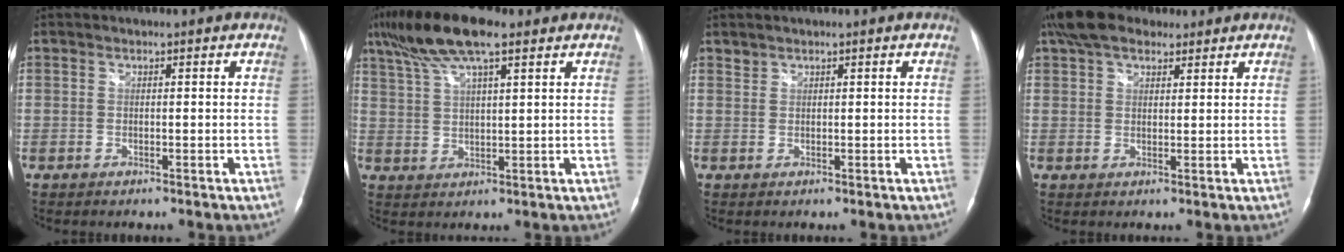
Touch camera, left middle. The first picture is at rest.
{"total": 11.2, "force": [7.5, 2.4, 8.0], "torque": [-0.161, 0.022, 0.135]}
{"total": 0.9, "force": [0.8, 0.2, -0.1], "torque": [0.002, 0.003, 0.015]}
{"total": 8.4, "force": [6.4, 3.8, 3.9], "torque": [-0.078, 0.034, 0.117]}